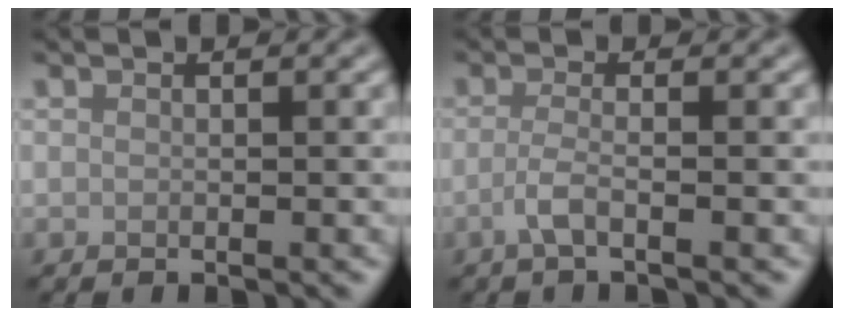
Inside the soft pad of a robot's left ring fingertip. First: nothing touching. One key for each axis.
{"total": 2.2, "fx": -1.0, "fy": 0.6, "fz": 1.9, "tx": -0.037, "ty": -0.003, "tz": -0.030}